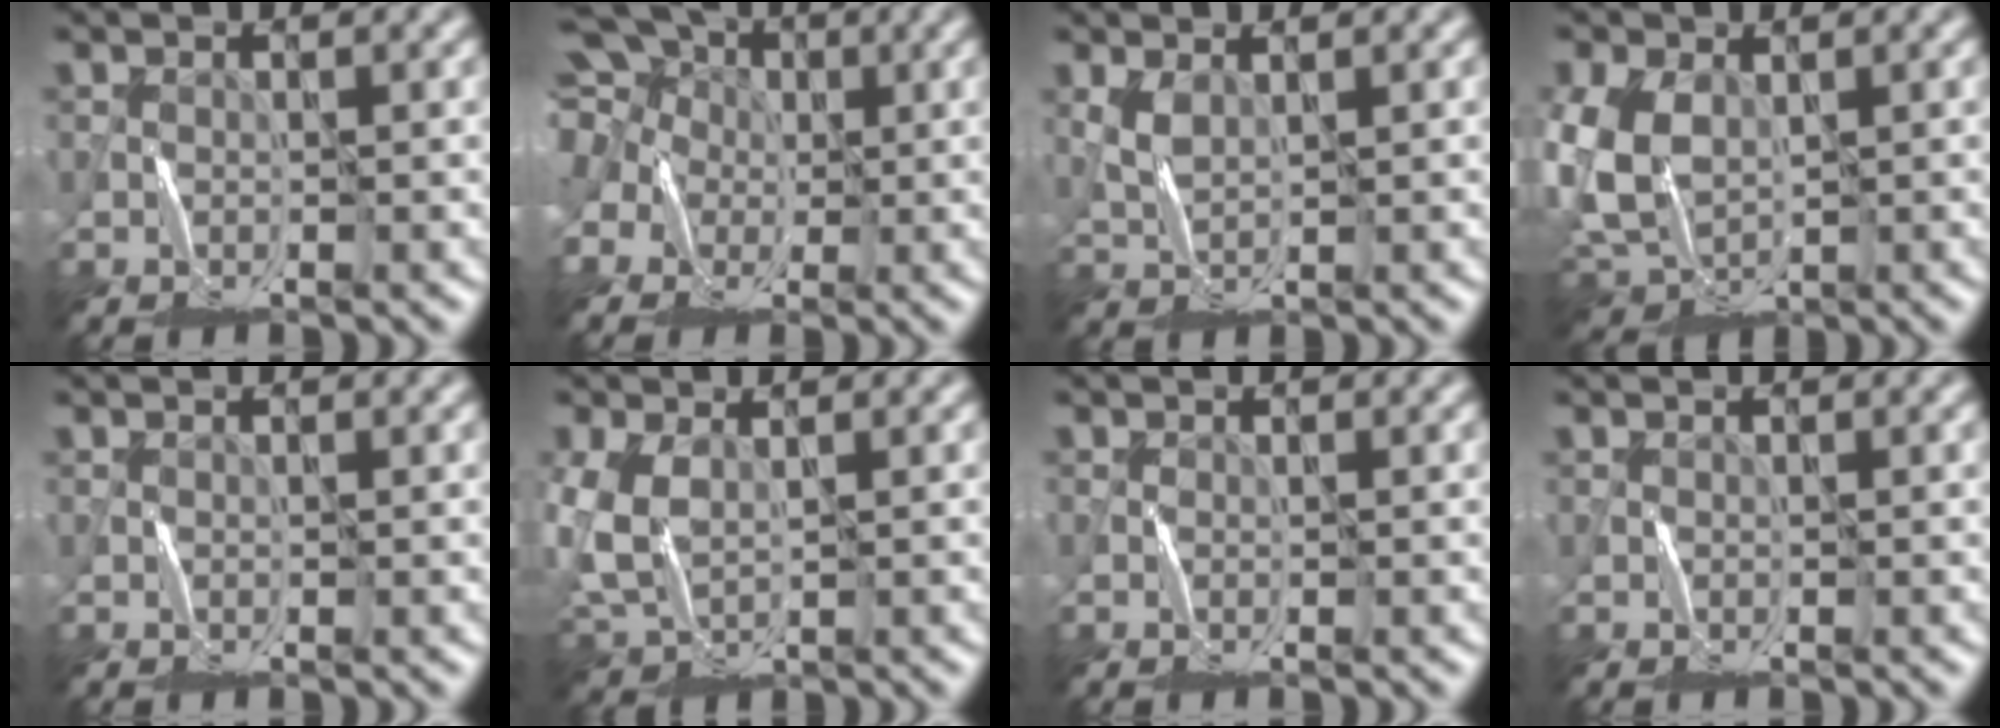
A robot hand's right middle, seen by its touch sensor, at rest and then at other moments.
{"total": 12.8, "force": [4.1, 10.6, 5.9], "torque": [-0.169, 0.052, 0.045]}
{"total": 1.3, "force": [0.8, 0.5, 1.0], "torque": [-0.031, -0.001, 0.022]}
{"total": 6.6, "force": [0.4, 4.6, 4.7], "torque": [-0.122, -0.003, 0.005]}
{"total": 0.0}
{"total": 4.9, "force": [0.4, 3.1, 3.7], "torque": [-0.106, 0.000, 0.009]}
{"total": 0.0}
{"total": 0.0}